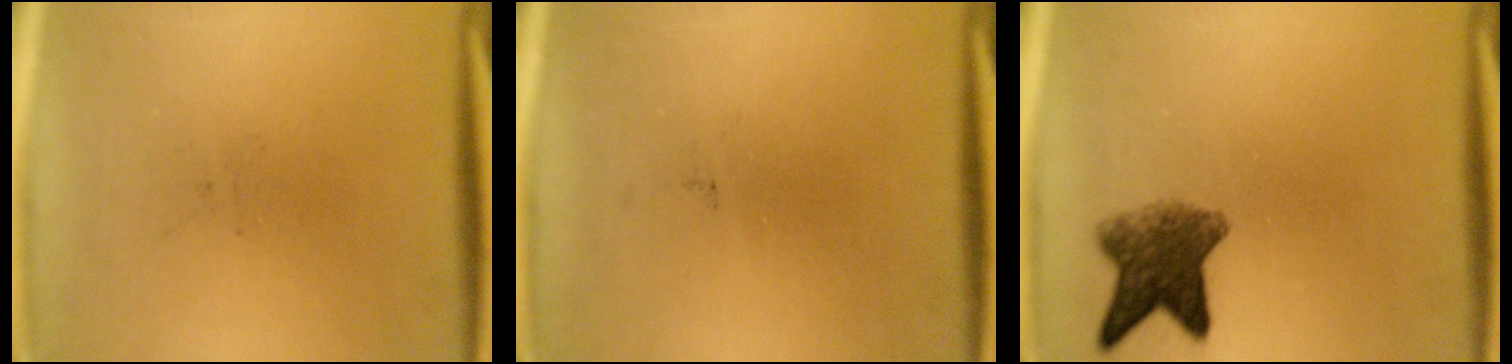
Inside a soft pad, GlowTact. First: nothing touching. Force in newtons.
{"total": 0.0}
{"total": 6.6}